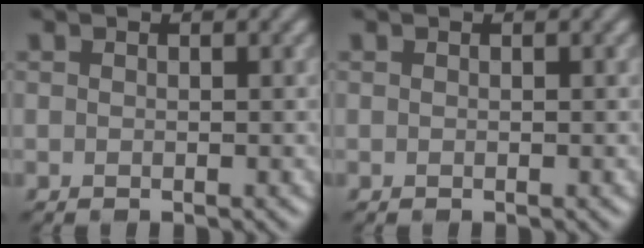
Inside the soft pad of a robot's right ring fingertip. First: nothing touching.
{"total": 0.0}